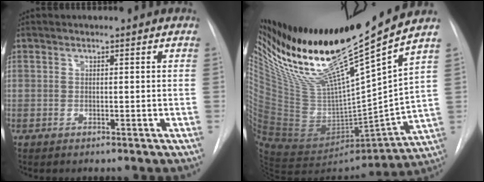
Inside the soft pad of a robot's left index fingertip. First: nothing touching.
{"total": 24.9, "force": [19.2, 0.3, 15.9], "torque": [-0.253, -0.011, 0.346]}